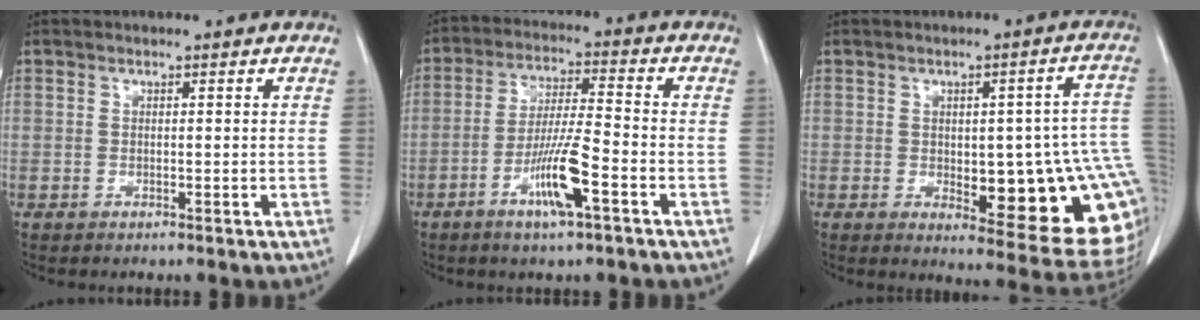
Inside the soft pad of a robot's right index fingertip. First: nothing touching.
{"total": 9.0, "force": [-4.0, 0.5, 8.0], "torque": [-0.156, -0.006, -0.074]}
{"total": 18.9, "force": [-2.9, 5.9, 17.8], "torque": [-0.136, 0.021, -0.010]}